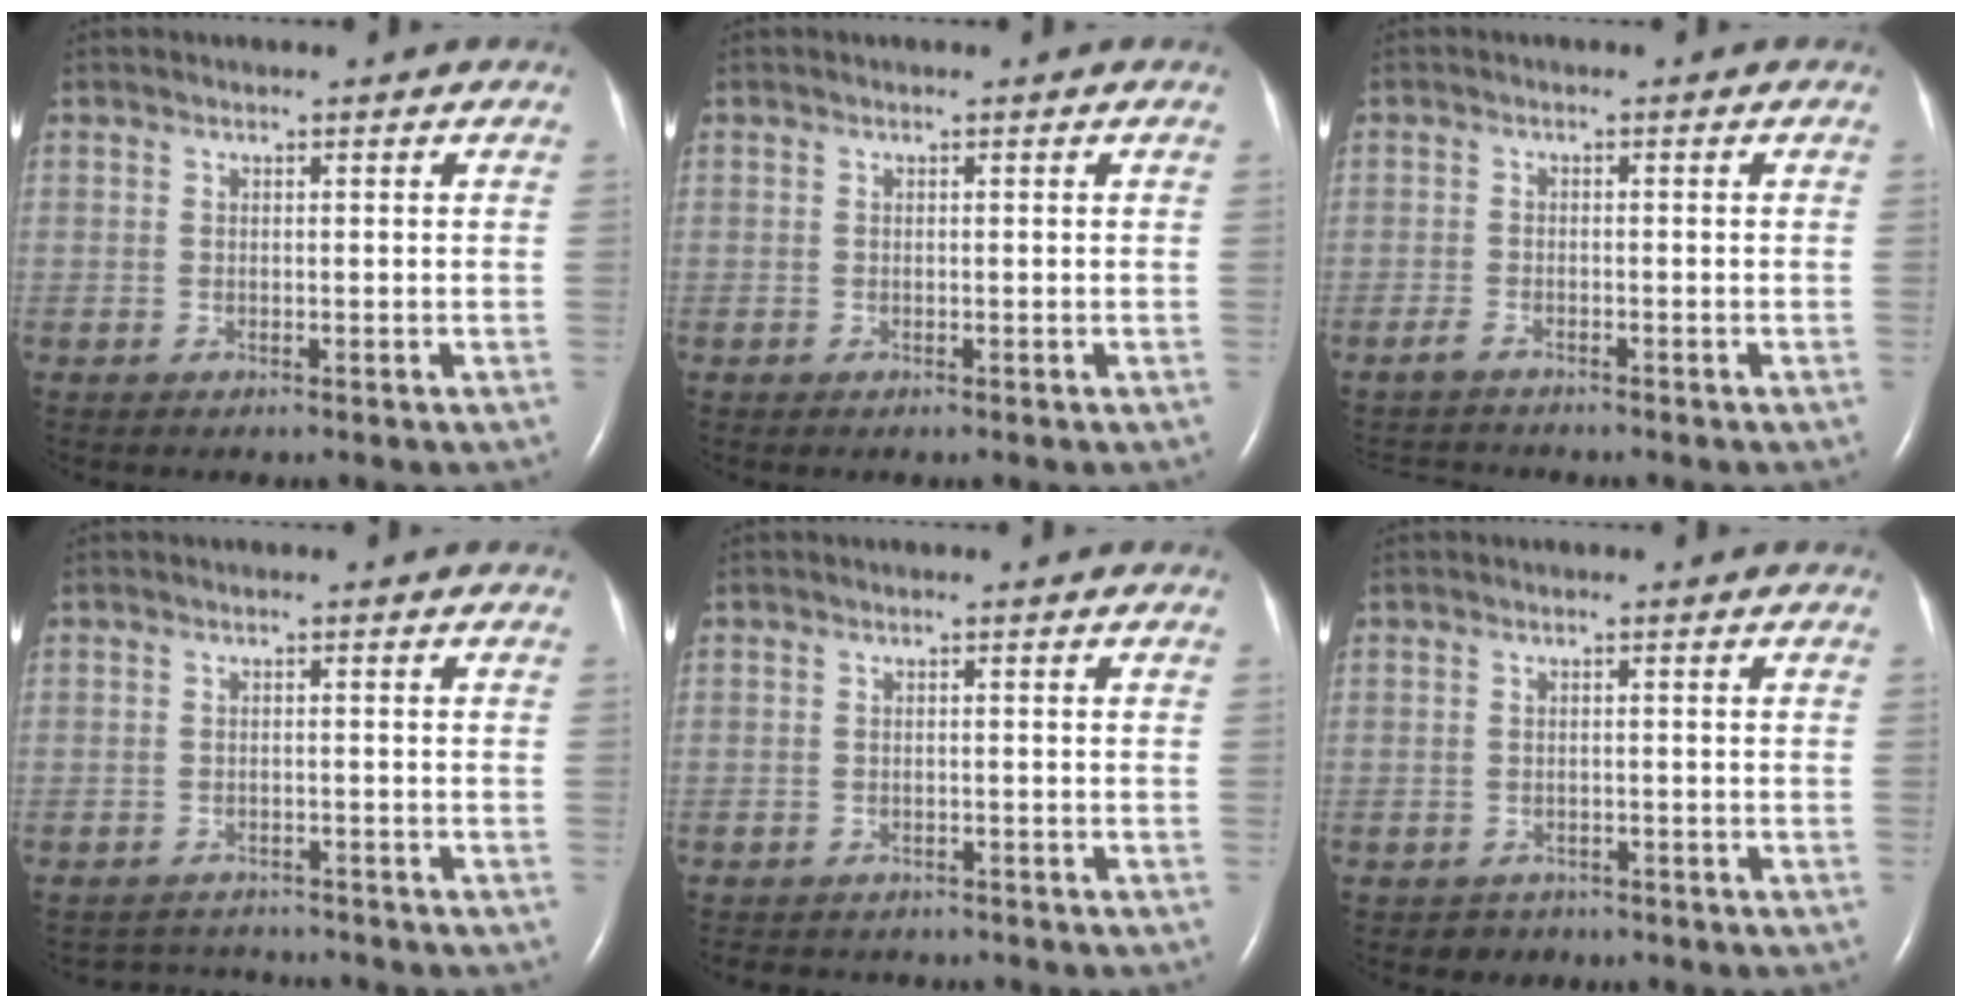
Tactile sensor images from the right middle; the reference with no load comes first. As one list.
[{"total": 0.0}, {"total": 2.2, "force": [-2.2, 0.2, 0.3], "torque": [-0.013, -0.009, -0.034]}, {"total": 4.0, "force": [-4.0, 0.5, -0.7], "torque": [0.005, 0.004, -0.058]}, {"total": 5.8, "force": [-5.2, 2.2, 1.3], "torque": [-0.016, -0.001, -0.063]}, {"total": 2.0, "force": [-1.5, 1.3, -0.4], "torque": [-0.004, 0.005, -0.022]}]